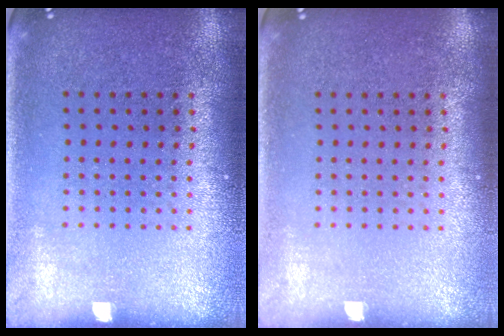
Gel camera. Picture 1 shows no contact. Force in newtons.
{"total": 0.0}